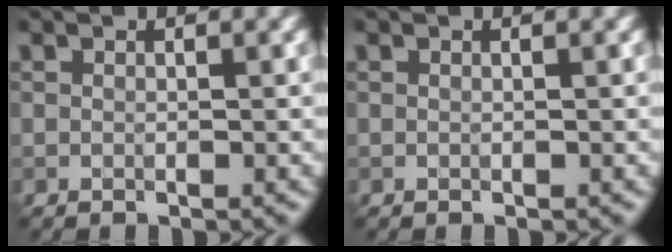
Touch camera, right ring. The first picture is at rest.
{"total": 0.0}